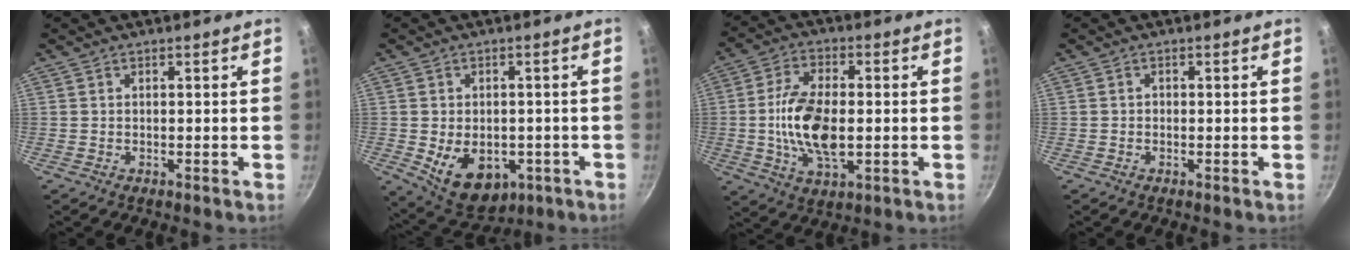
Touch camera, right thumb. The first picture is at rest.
{"total": 12.0, "force": [-3.6, 8.4, 7.8], "torque": [-0.108, 0.005, -0.035]}
{"total": 13.5, "force": [-1.0, 6.7, 11.6], "torque": [-0.220, 0.002, -0.017]}
{"total": 0.6, "force": [-0.2, 0.5, 0.3], "torque": [0.000, 0.002, -0.007]}